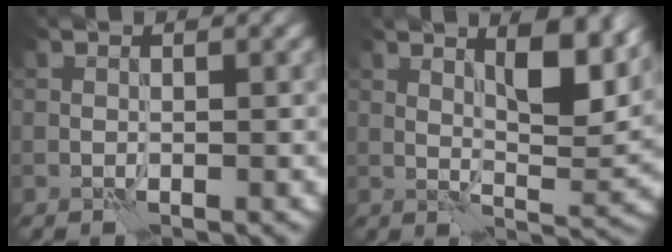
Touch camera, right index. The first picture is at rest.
{"total": 6.0, "force": [3.0, 1.8, 4.8], "torque": [-0.071, -0.005, 0.051]}